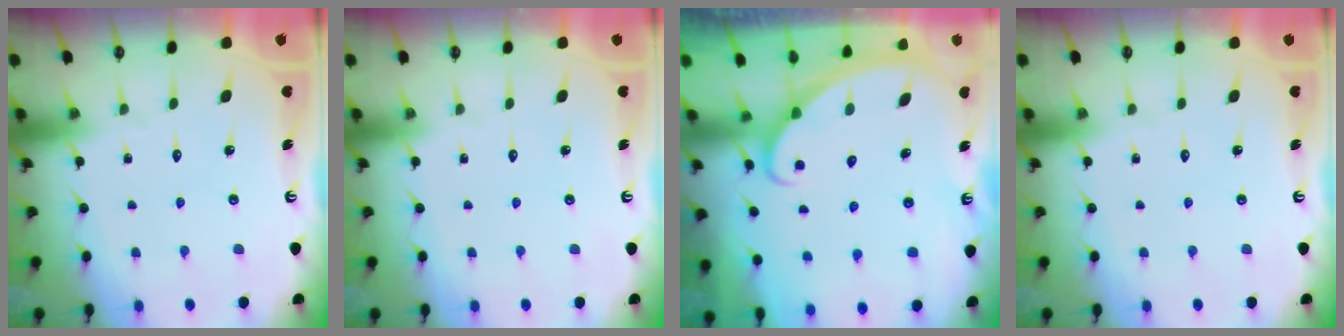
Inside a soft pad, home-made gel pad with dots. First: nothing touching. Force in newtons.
{"total": 0.0}
{"total": 2.2, "press": 2.2, "slide": 0.1}
{"total": 0.0}